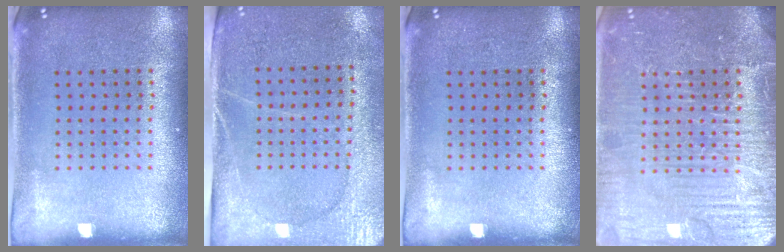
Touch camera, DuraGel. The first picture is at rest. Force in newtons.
{"total": 2.9, "press": 2.5, "slide": 1.4}
{"total": 0.0}
{"total": 7.6, "press": 7.6, "slide": 0.9}